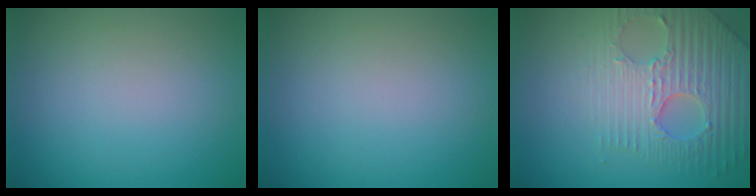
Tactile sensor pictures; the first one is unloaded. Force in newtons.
{"total": 0.0}
{"total": 6.6, "press": 5.1, "slide": 4.2}